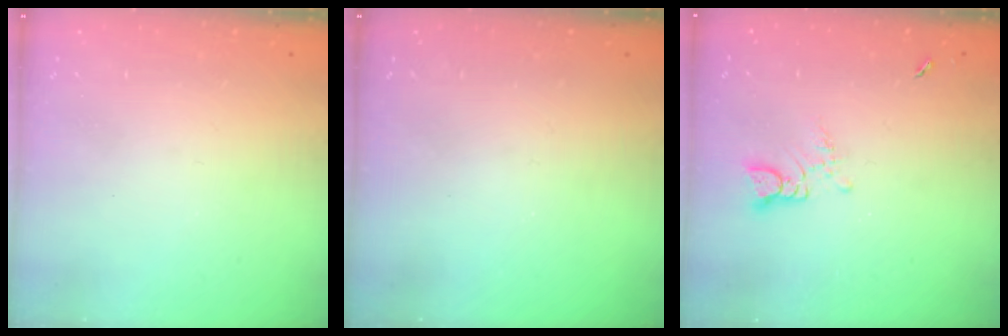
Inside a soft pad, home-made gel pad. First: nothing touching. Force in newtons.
{"total": 0.0}
{"total": 2.7, "press": 2.7, "slide": 0.3}